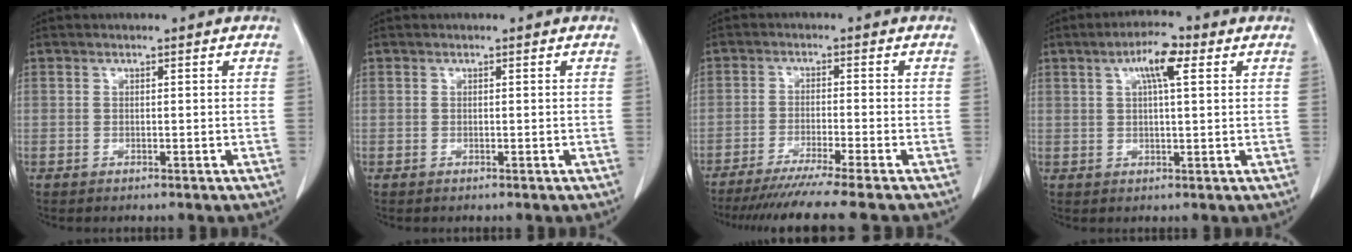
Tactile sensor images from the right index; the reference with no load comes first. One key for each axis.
{"total": 0.0}
{"total": 11.1, "fx": -9.5, "fy": -2.0, "fz": 5.4, "tx": -0.056, "ty": -0.037, "tz": -0.148}
{"total": 5.6, "fx": 2.3, "fy": 0.8, "fz": 5.0, "tx": -0.092, "ty": 0.010, "tz": 0.036}